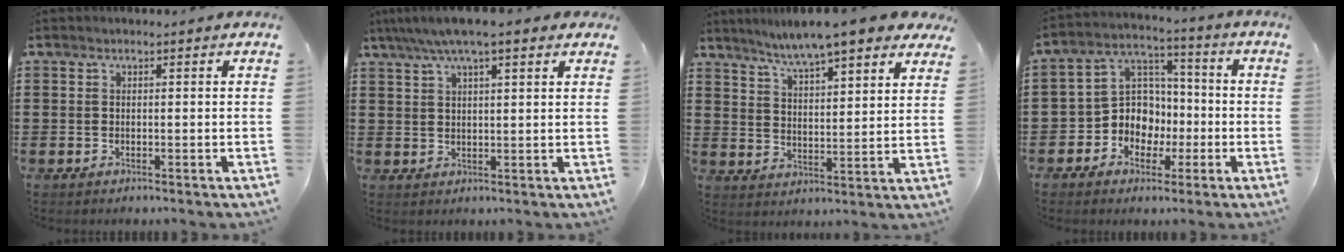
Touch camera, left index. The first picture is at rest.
{"total": 5.7, "force": [4.0, 1.0, 4.0], "torque": [-0.086, 0.002, 0.071]}
{"total": 6.8, "force": [6.1, 0.2, 2.9], "torque": [-0.075, -0.028, 0.101]}
{"total": 7.6, "force": [-2.3, 7.1, 1.8], "torque": [-0.066, 0.009, -0.044]}